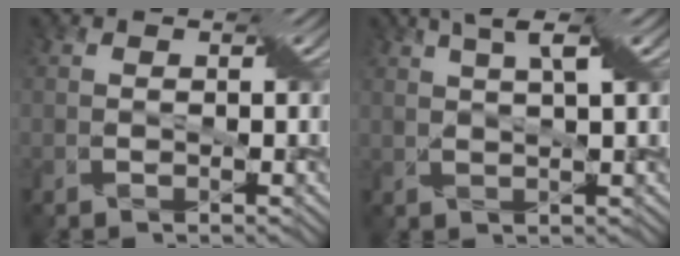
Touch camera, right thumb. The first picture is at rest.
{"total": 4.1, "force": [2.4, 0.3, 3.3], "torque": [-0.062, 0.010, 0.039]}